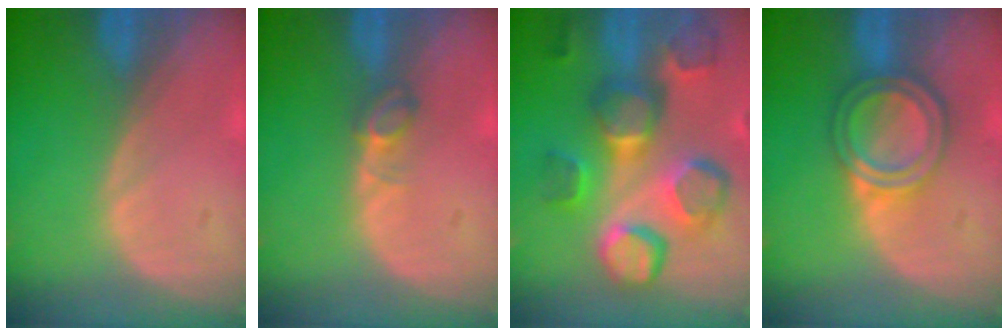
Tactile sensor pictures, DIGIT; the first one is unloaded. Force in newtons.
{"total": 2.1, "press": 2.1, "slide": 0.4}
{"total": 12.4, "press": 11.1, "slide": 5.6}
{"total": 6.1, "press": 5.3, "slide": 3.0}